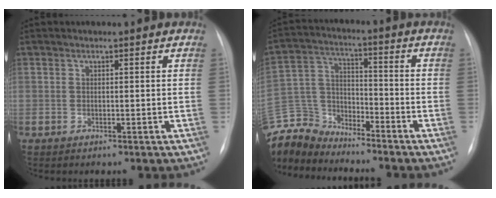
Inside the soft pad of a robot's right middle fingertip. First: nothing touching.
{"total": 11.2, "force": [-10.9, 2.7, 0.5], "torque": [-0.019, 0.019, -0.217]}